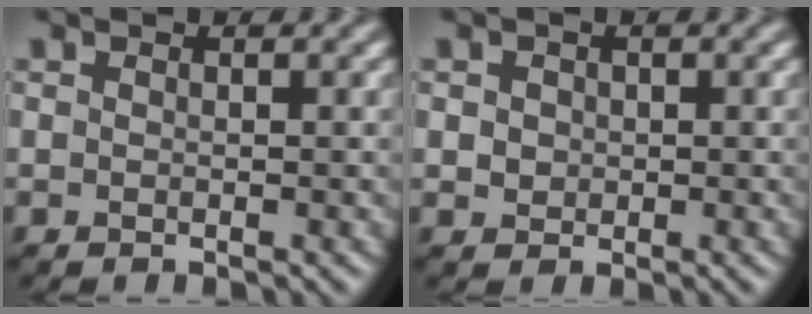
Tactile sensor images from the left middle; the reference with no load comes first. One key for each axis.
{"total": 1.7, "fx": 0.5, "fy": 1.5, "fz": 0.8, "tx": -0.013, "ty": 0.008, "tz": 0.008}